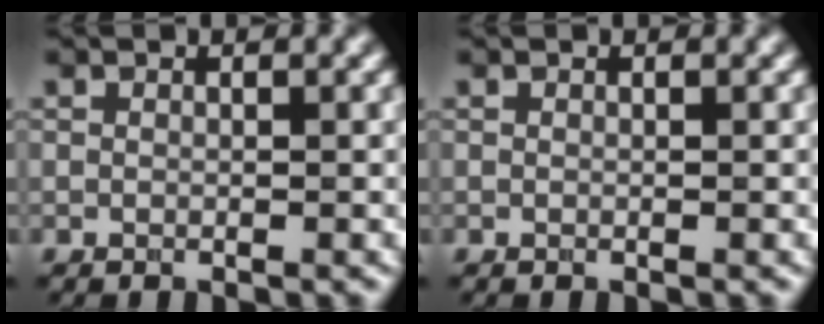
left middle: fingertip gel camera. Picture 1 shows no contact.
{"total": 0.0}